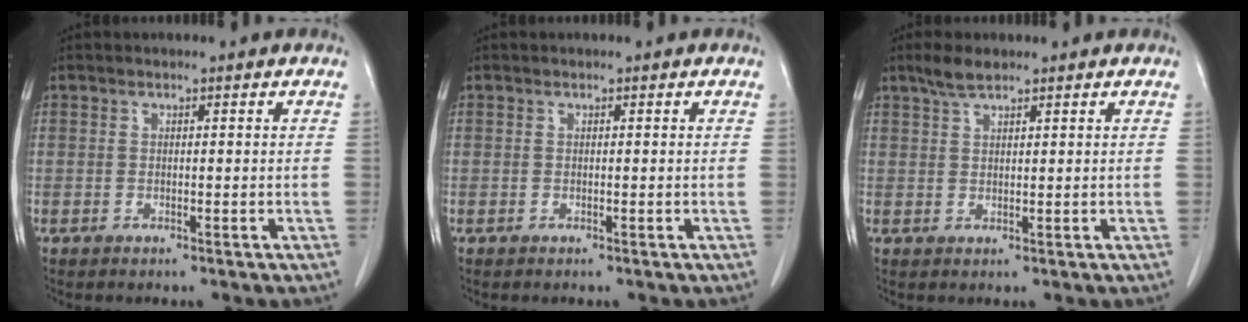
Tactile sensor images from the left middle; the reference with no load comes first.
{"total": 0.0}
{"total": 2.9, "force": [2.3, 0.6, 1.7], "torque": [-0.041, 0.006, 0.046]}